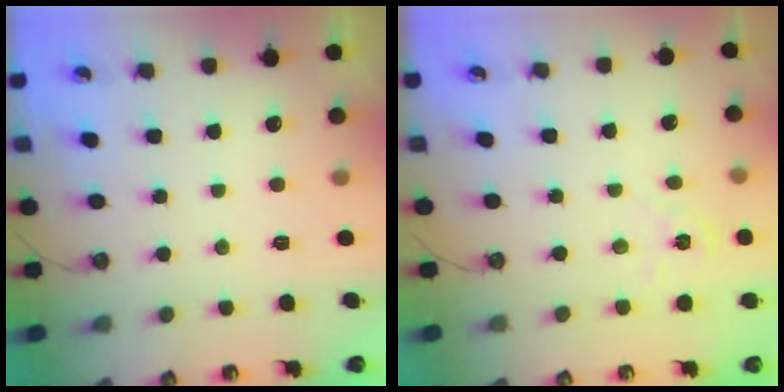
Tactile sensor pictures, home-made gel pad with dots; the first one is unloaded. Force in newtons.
{"total": 2.1, "press": 2.1, "slide": 0.2}